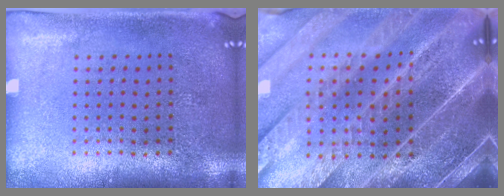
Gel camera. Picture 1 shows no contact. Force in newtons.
{"total": 5.3, "press": 4.5, "slide": 2.6}